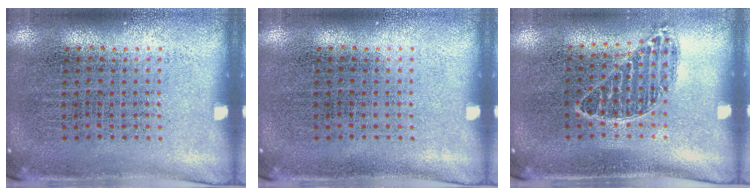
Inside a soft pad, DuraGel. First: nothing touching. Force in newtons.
{"total": 0.0}
{"total": 0.8, "press": 0.7, "slide": 0.3}